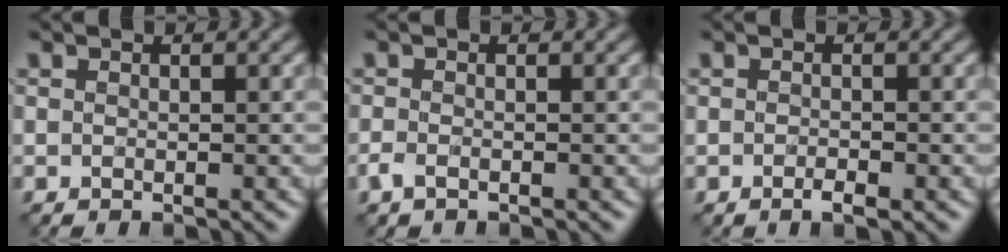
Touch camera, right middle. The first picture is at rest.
{"total": 0.8, "force": [-0.7, 0.3, 0.3], "torque": [-0.012, -0.002, -0.016]}
{"total": 0.9, "force": [-0.6, 0.2, 0.6], "torque": [-0.010, -0.002, -0.010]}